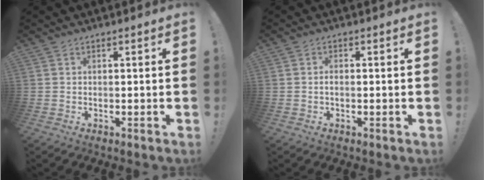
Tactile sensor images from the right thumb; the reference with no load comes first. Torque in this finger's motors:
{"motor_torque": [0.06, -0.20, 0.00, 0.11, 0.05]}